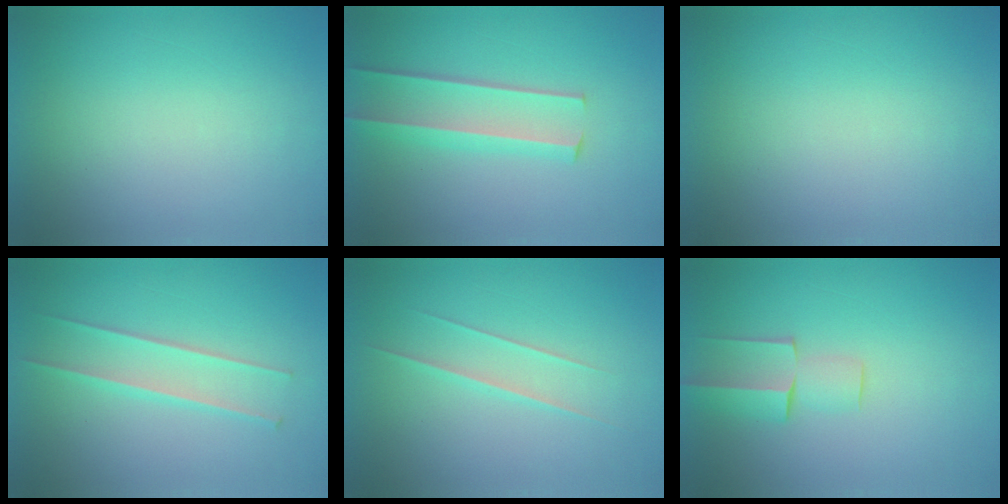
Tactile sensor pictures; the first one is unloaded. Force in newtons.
{"total": 2.9}
{"total": 0.0}
{"total": 2.4}
{"total": 1.5}
{"total": 2.5}